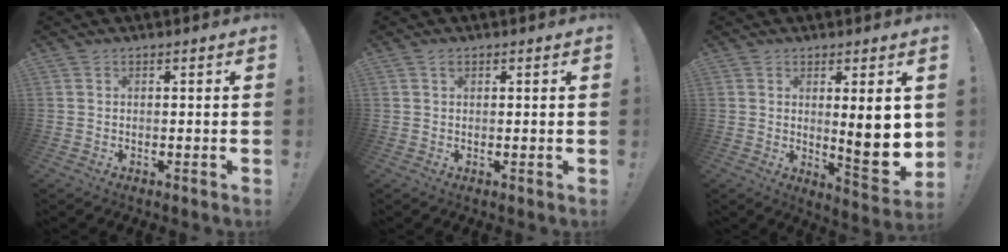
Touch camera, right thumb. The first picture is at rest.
{"total": 0.9, "force": [0.7, 0.5, 0.4], "torque": [-0.002, -0.003, 0.011]}
{"total": 10.9, "force": [2.3, 2.4, 10.4], "torque": [-0.127, -0.028, 0.036]}